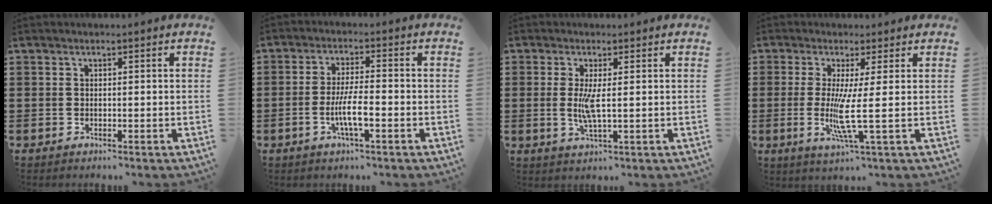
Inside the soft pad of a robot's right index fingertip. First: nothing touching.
{"total": 5.4, "force": [-1.9, 1.0, 5.0], "torque": [-0.104, -0.007, -0.038]}
{"total": 3.9, "force": [0.2, 0.5, 3.9], "torque": [-0.079, -0.007, 0.000]}
{"total": 6.8, "force": [-0.4, -0.5, 6.8], "torque": [-0.144, -0.028, -0.015]}